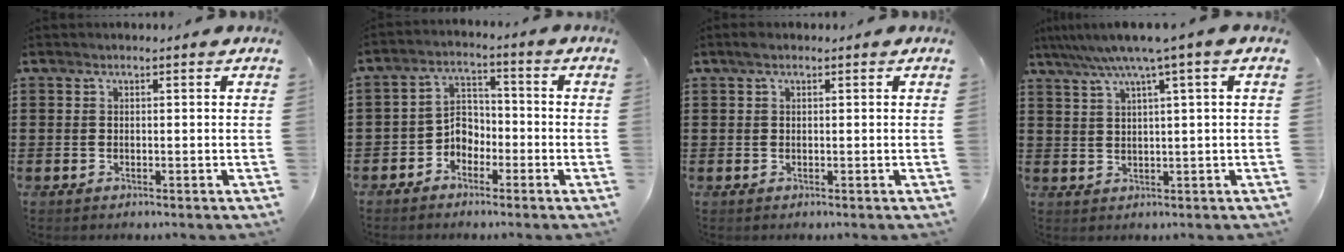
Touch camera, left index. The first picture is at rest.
{"total": 4.1, "force": [-2.9, 2.7, 1.1], "torque": [-0.029, 0.010, -0.062]}
{"total": 0.7, "force": [0.4, 0.3, 0.6], "torque": [-0.011, 0.005, 0.007]}
{"total": 5.3, "force": [3.0, -0.8, 4.3], "torque": [-0.092, -0.009, 0.047]}